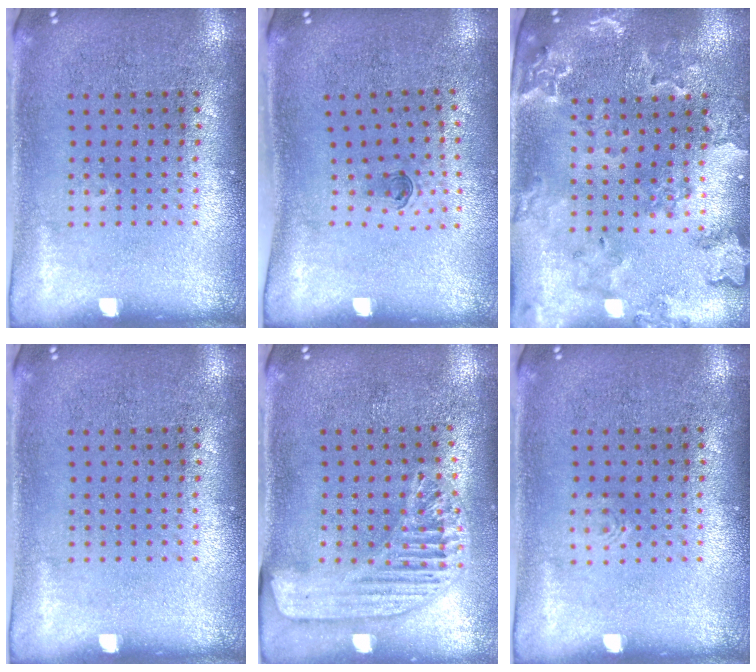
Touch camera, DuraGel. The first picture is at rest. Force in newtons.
{"total": 0.6, "press": 0.3, "slide": 0.5}
{"total": 1.7, "press": 1.7, "slide": 0.3}
{"total": 0.0}
{"total": 1.6, "press": 1.6, "slide": 0.4}
{"total": 0.6, "press": 0.6, "slide": 0.1}